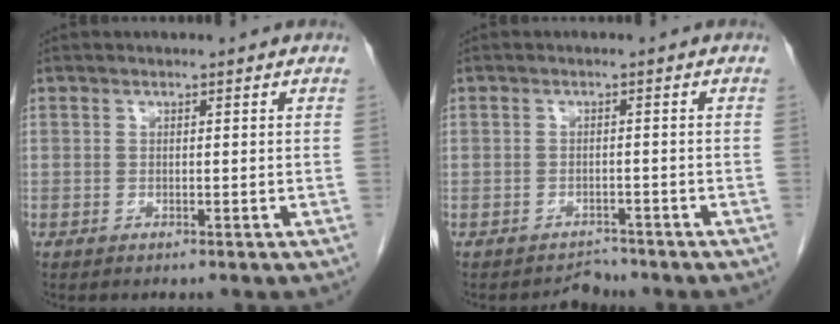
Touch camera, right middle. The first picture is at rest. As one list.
[{"total": 2.0, "force": [-1.7, 0.7, -0.6], "torque": [0.007, -0.002, -0.026]}]